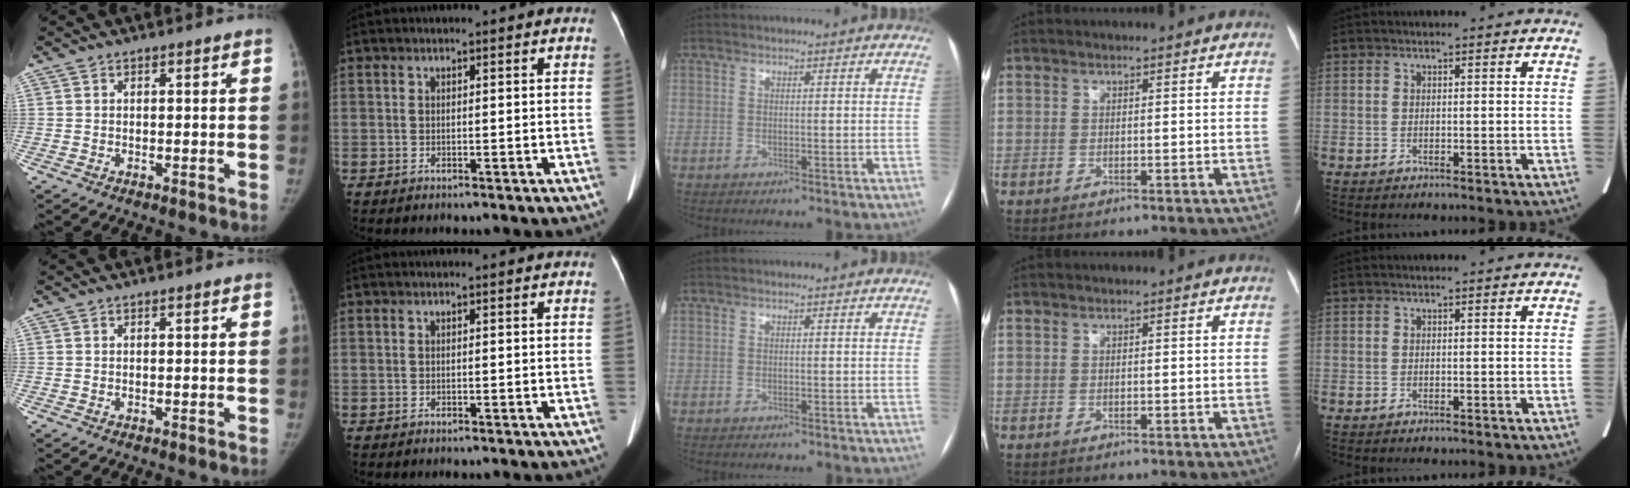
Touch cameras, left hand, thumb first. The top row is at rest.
{}